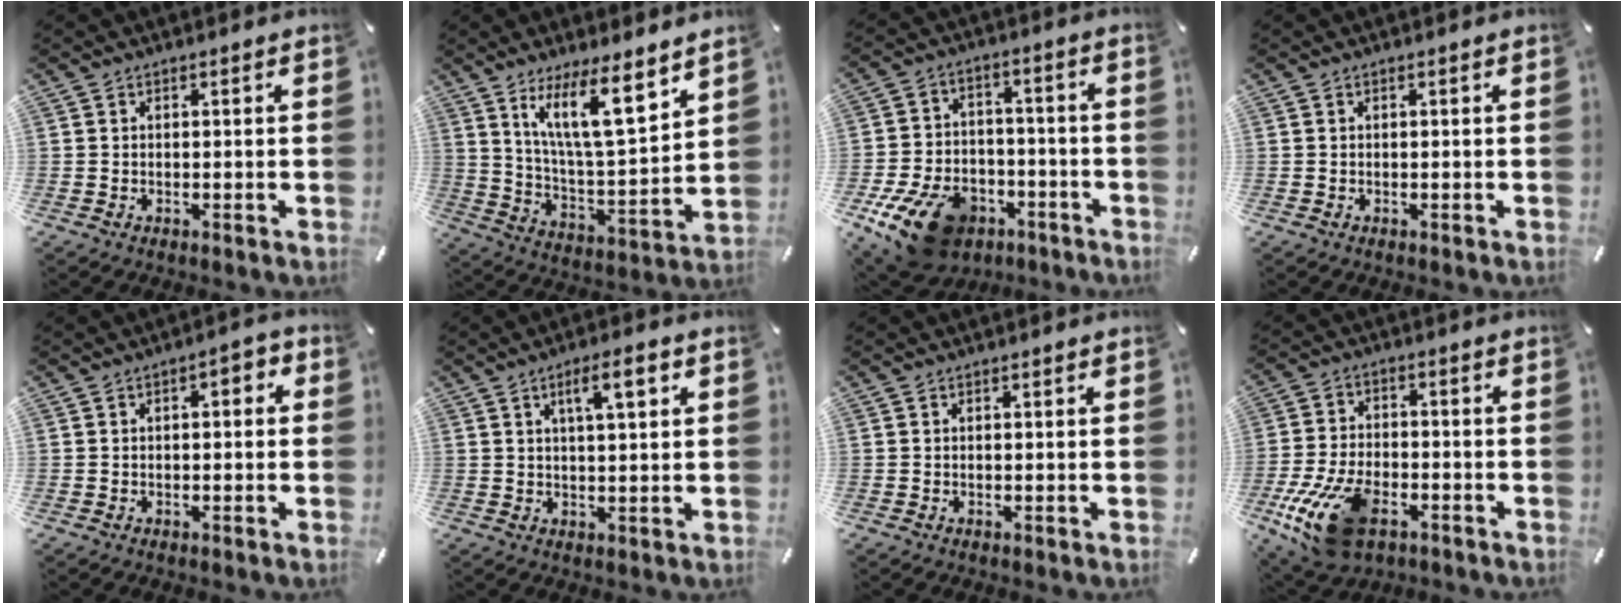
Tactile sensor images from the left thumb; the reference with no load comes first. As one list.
[{"total": 15.9, "force": [10.2, 4.2, 11.5], "torque": [-0.205, -0.053, 0.171]}, {"total": 15.6, "force": [-9.1, 9.7, 8.1], "torque": [-0.144, 0.060, -0.150]}, {"total": 0.0}, {"total": 2.7, "force": [-0.6, 1.3, 2.3], "torque": [-0.034, 0.009, -0.016]}, {"total": 6.9, "force": [2.9, 1.6, 6.0], "torque": [-0.099, -0.005, 0.043]}, {"total": 0.0}, {"total": 16.3, "force": [-7.6, 9.0, 11.2], "torque": [-0.229, 0.028, -0.125]}]